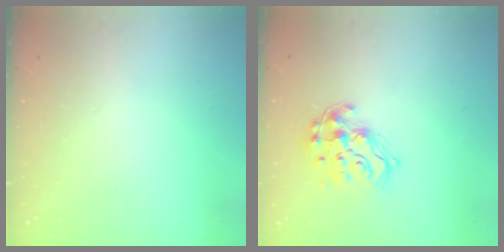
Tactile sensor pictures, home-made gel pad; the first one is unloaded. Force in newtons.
{"total": 14.6, "press": 14.5, "slide": 1.1}